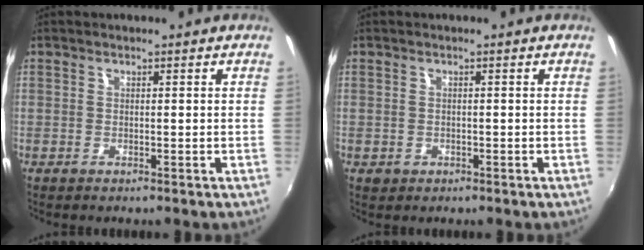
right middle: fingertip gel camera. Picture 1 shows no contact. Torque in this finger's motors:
{"motor_torque": [0.17, -0.20, 0.03, 0.01]}